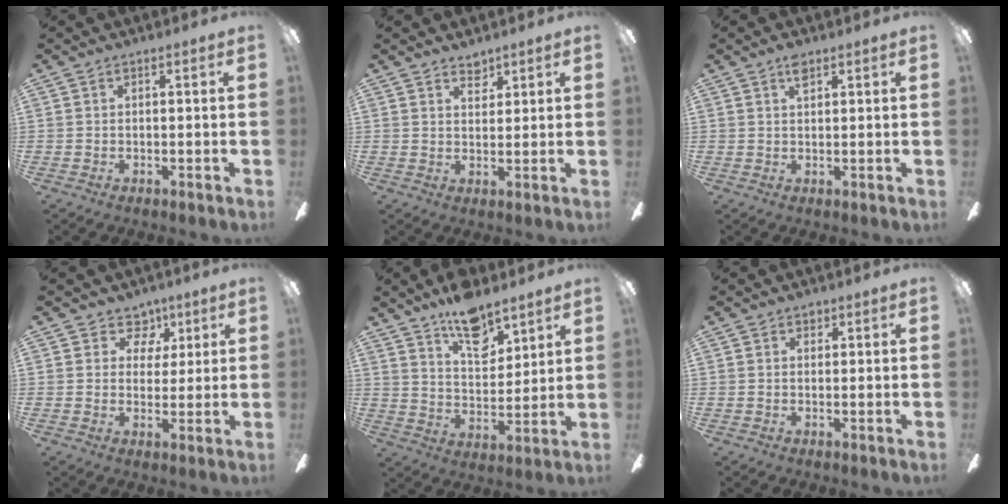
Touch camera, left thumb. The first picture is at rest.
{"total": 3.6, "force": [3.0, 1.7, 1.1], "torque": [-0.010, -0.014, 0.052]}
{"total": 2.5, "force": [1.7, 1.1, 1.5], "torque": [-0.028, 0.001, 0.029]}
{"total": 6.5, "force": [3.3, 5.3, 1.8], "torque": [-0.017, -0.014, 0.057]}
{"total": 13.0, "force": [9.6, 6.1, 6.3], "torque": [-0.096, -0.052, 0.173]}
{"total": 1.2, "force": [0.8, 0.8, 0.4], "torque": [0.000, 0.001, 0.013]}